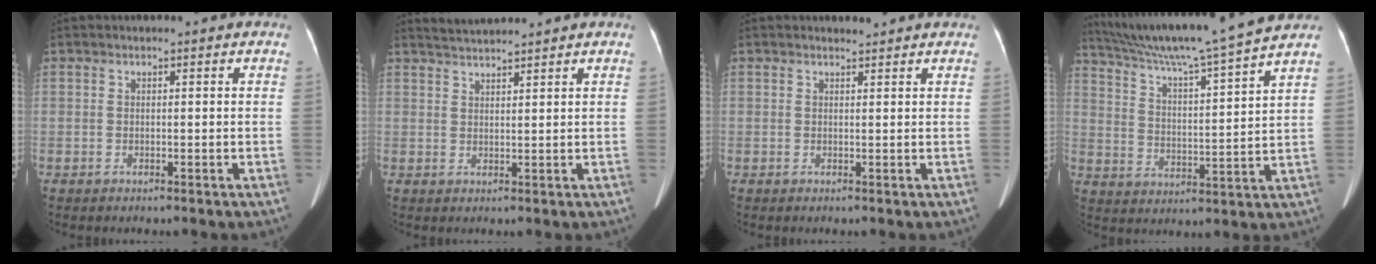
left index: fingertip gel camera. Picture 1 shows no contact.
{"total": 3.3, "force": [3.2, -0.5, 0.5], "torque": [-0.012, 0.016, 0.062]}
{"total": 1.1, "force": [1.1, 0.2, -0.1], "torque": [-0.011, 0.006, 0.018]}
{"total": 18.2, "force": [15.8, -2.0, 8.7], "torque": [-0.154, -0.009, 0.241]}